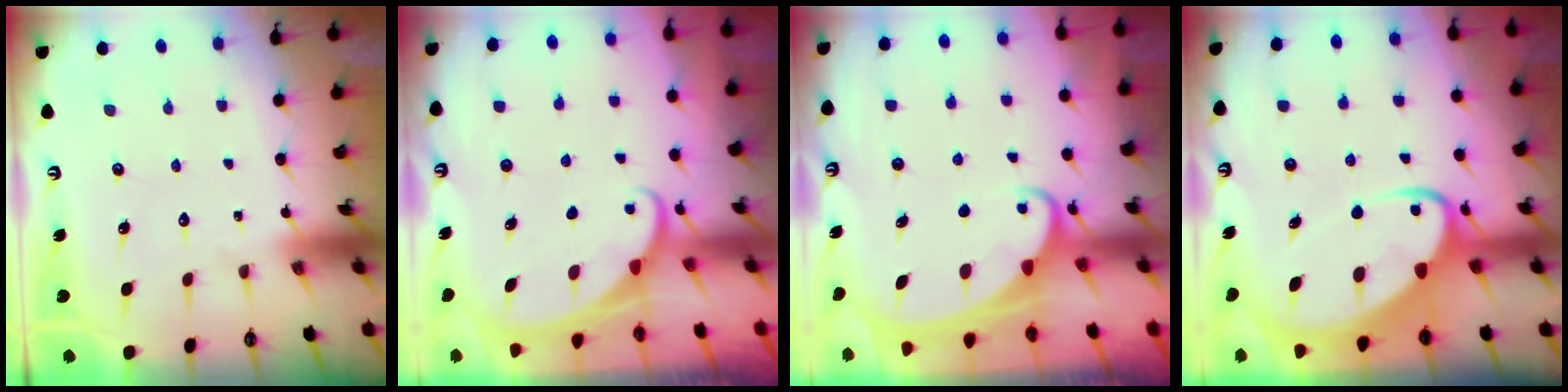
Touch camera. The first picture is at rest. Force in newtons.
{"total": 1.6, "press": 1.6, "slide": 0.0}
{"total": 3.0, "press": 2.9, "slide": 0.3}
{"total": 8.4, "press": 8.3, "slide": 0.8}